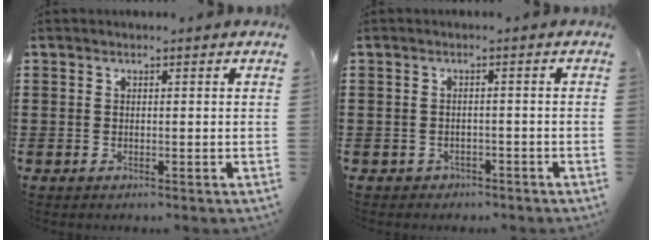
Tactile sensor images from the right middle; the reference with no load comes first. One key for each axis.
{"total": 1.2, "fx": -1.0, "fy": 0.5, "fz": -0.1, "tx": -0.004, "ty": 0.001, "tz": -0.025}